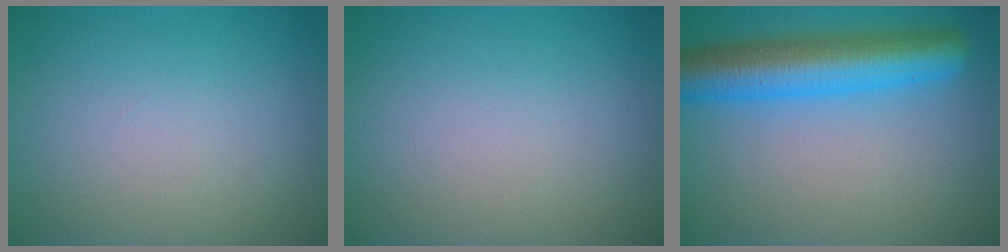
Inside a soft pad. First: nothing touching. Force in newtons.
{"total": 0.0}
{"total": 7.8, "press": 7.8, "slide": 0.2}